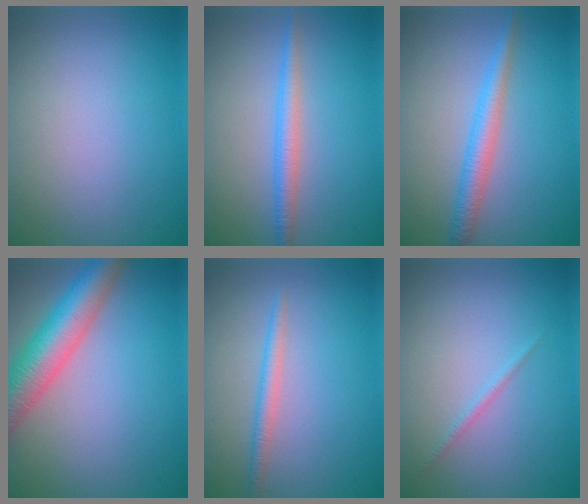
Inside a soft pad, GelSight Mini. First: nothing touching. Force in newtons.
{"total": 2.5, "press": 2.5, "slide": 0.0}
{"total": 2.9, "press": 2.9, "slide": 0.1}
{"total": 7.5, "press": 7.5, "slide": 0.3}
{"total": 1.8, "press": 1.7, "slide": 0.1}
{"total": 0.7, "press": 0.7, "slide": 0.1}